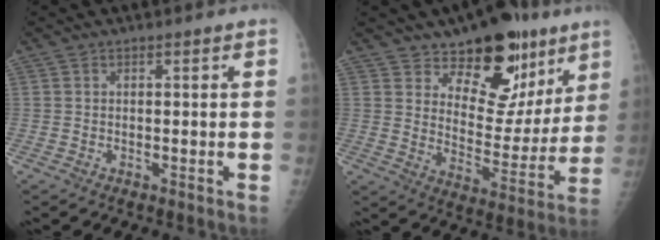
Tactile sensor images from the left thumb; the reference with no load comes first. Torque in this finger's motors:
{"motor_torque": [0.39, 0.46, -0.25, -0.39, 0.05]}